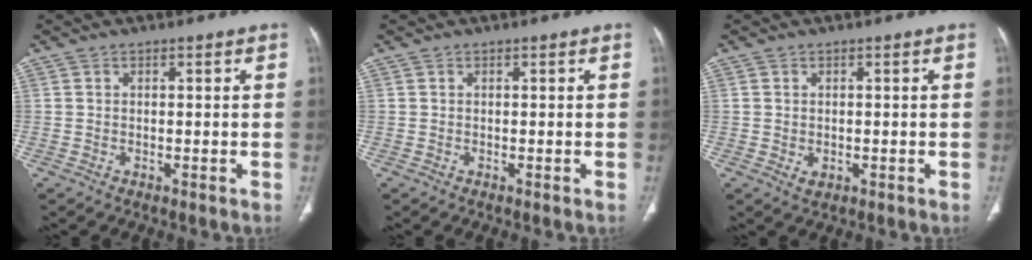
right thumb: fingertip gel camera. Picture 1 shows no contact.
{"total": 0.0}
{"total": 1.7, "force": [-0.3, 1.3, 1.0], "torque": [-0.012, -0.002, 0.003]}